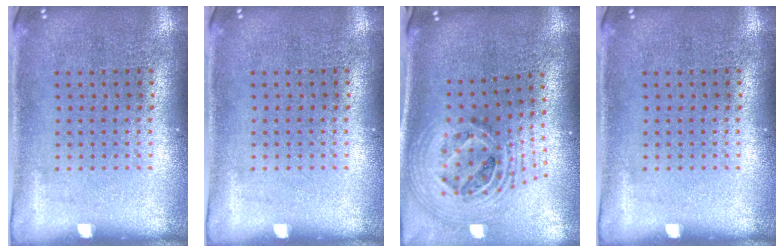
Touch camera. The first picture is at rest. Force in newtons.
{"total": 0.0}
{"total": 2.8, "press": 1.8, "slide": 2.1}
{"total": 0.0}